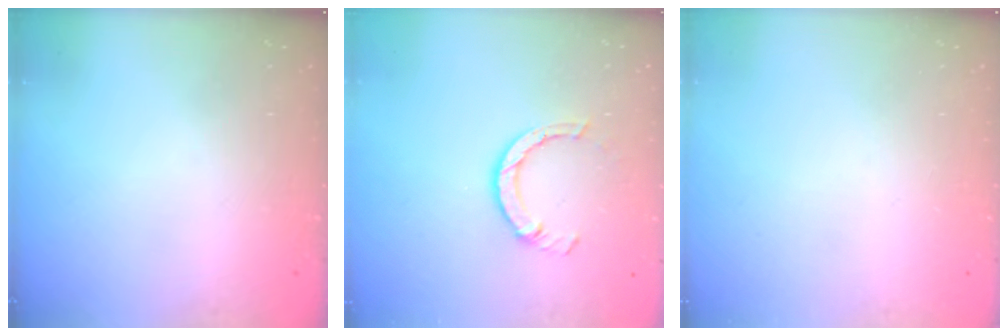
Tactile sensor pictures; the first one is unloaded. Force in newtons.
{"total": 5.8, "press": 5.8, "slide": 0.8}
{"total": 0.0}